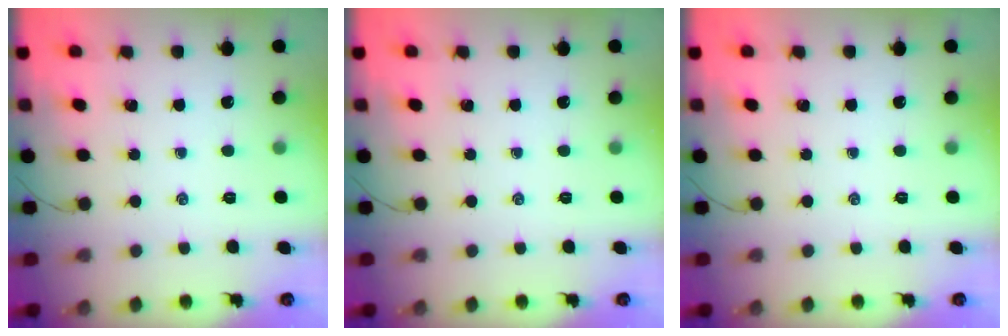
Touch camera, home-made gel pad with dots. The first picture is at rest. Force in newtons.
{"total": 0.0}
{"total": 0.0}